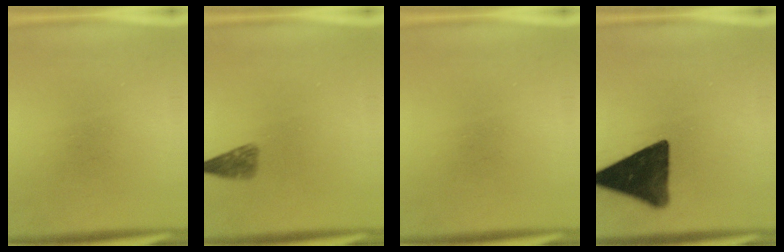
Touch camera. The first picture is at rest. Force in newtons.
{"total": 2.5}
{"total": 0.0}
{"total": 14.5}